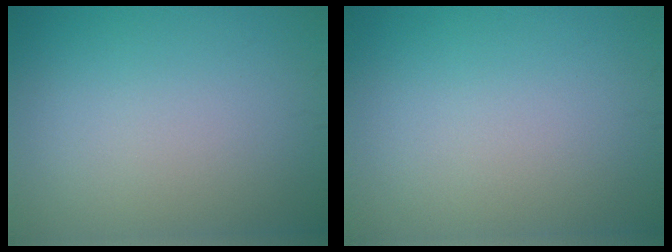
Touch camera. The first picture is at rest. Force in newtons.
{"total": 0.0}